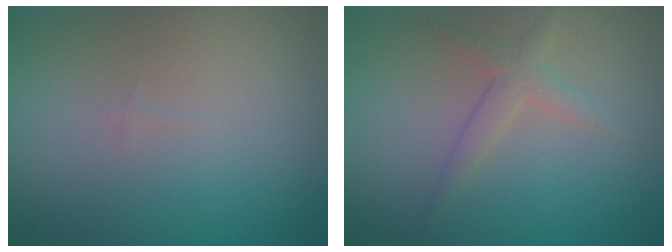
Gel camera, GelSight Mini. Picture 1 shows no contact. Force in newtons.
{"total": 1.8, "press": 1.8, "slide": 0.1}